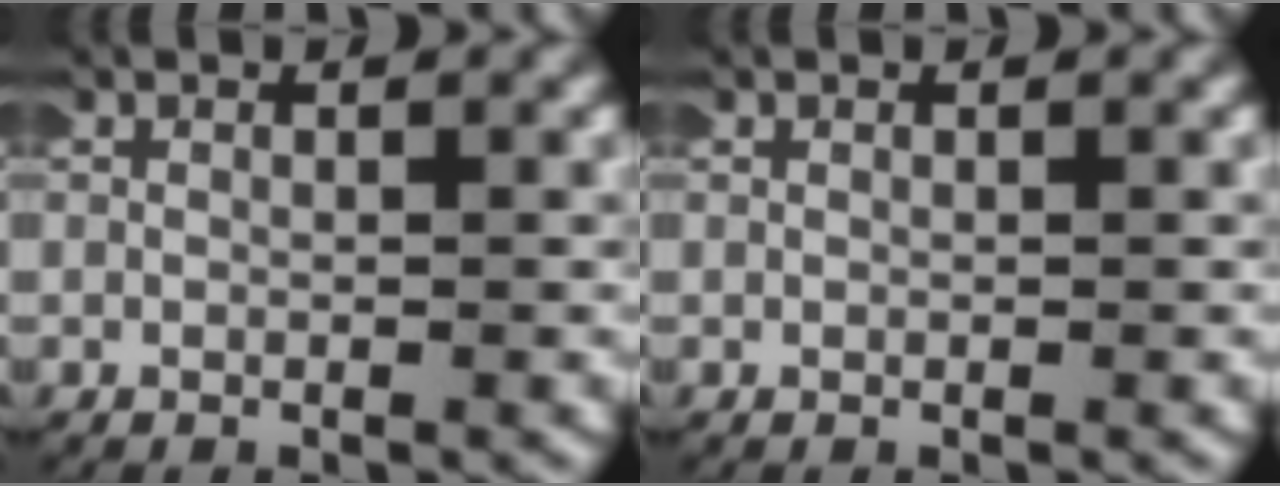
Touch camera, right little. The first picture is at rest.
{"total": 0.0}